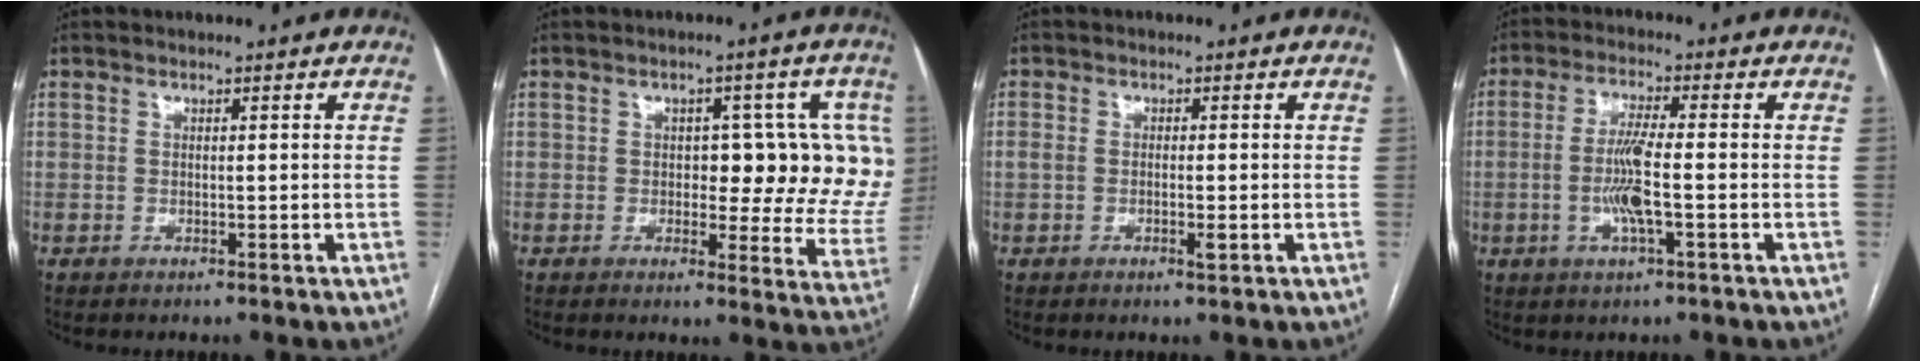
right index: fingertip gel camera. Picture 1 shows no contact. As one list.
[{"total": 11.8, "force": [1.5, 5.9, 10.2], "torque": [-0.099, 0.009, 0.017]}, {"total": 2.4, "force": [-0.6, 0.9, 2.2], "torque": [-0.045, 0.001, -0.007]}, {"total": 6.7, "force": [-1.3, 0.3, 6.5], "torque": [-0.133, -0.004, -0.027]}]